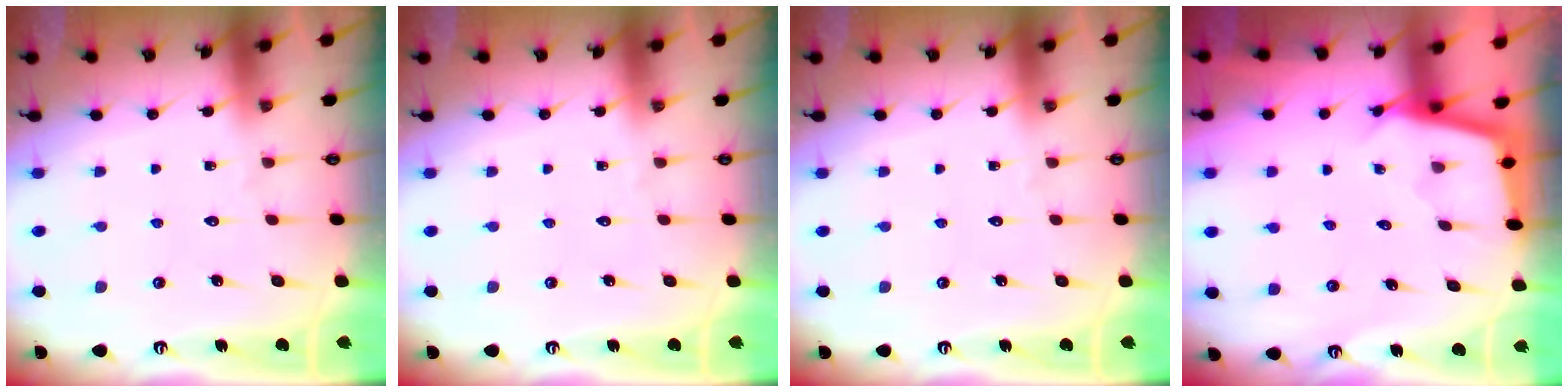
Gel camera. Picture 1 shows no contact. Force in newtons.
{"total": 0.0}
{"total": 0.0}
{"total": 2.4, "press": 2.4, "slide": 0.2}